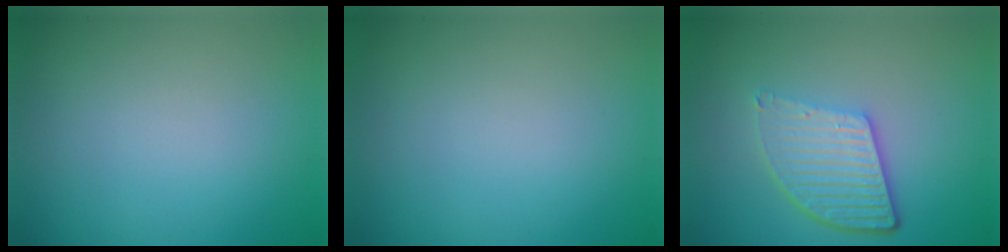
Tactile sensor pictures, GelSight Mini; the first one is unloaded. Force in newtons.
{"total": 0.0}
{"total": 5.6, "press": 4.0, "slide": 4.0}